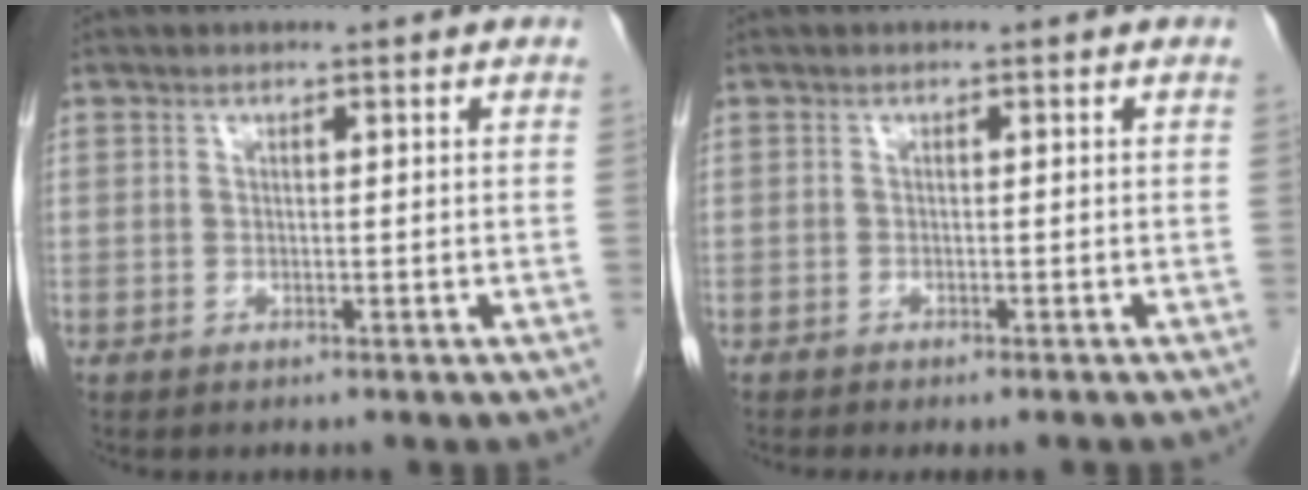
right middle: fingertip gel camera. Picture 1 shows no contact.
{"total": 3.5, "force": [-3.1, 0.4, 1.7], "torque": [-0.018, -0.006, -0.040]}